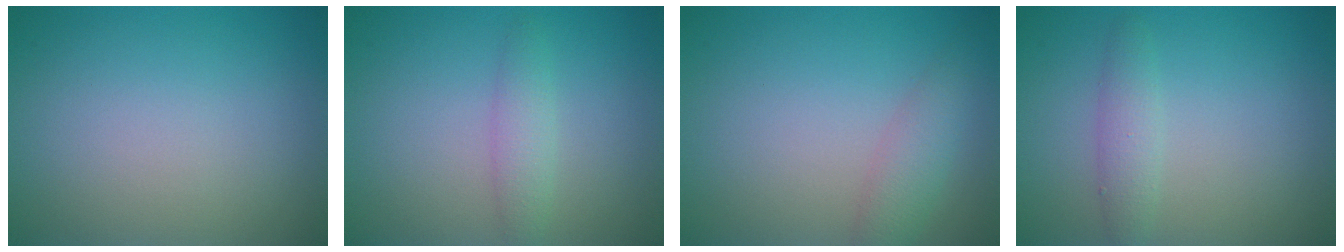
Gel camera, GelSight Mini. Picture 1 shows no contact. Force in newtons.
{"total": 1.8, "press": 1.8, "slide": 0.0}
{"total": 2.5, "press": 2.5, "slide": 0.1}
{"total": 1.9, "press": 1.9, "slide": 0.0}